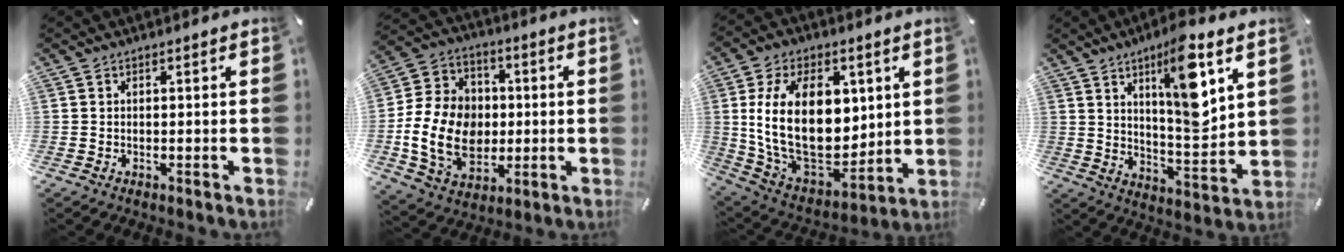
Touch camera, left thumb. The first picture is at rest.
{"total": 17.1, "force": [-2.0, 13.5, 10.2], "torque": [-0.225, 0.014, -0.032]}
{"total": 24.0, "force": [4.1, 15.4, 18.0], "torque": [-0.345, -0.031, 0.079]}
{"total": 14.6, "force": [7.2, 4.2, 12.0], "torque": [-0.176, -0.040, 0.113]}